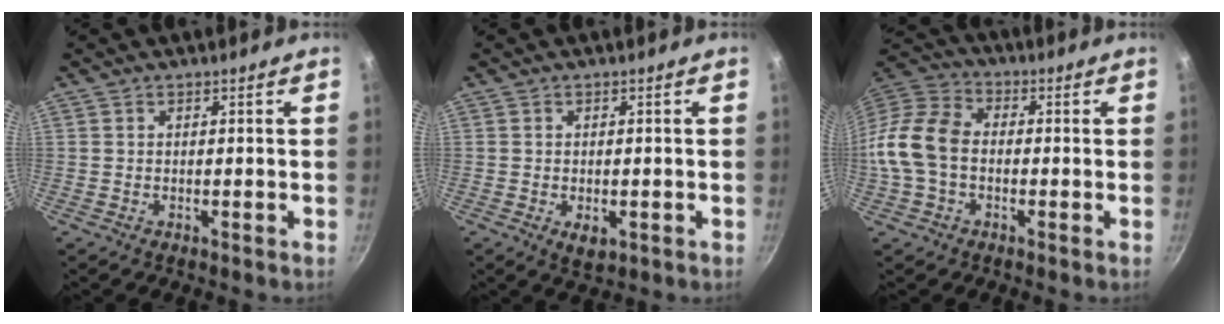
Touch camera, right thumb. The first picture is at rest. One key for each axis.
{"total": 3.7, "fx": -1.0, "fy": 2.2, "fz": 2.8, "tx": -0.040, "ty": -0.007, "tz": -0.011}
{"total": 12.3, "fx": -1.5, "fy": 8.8, "fz": 8.4, "tx": -0.146, "ty": 0.034, "tz": -0.050}